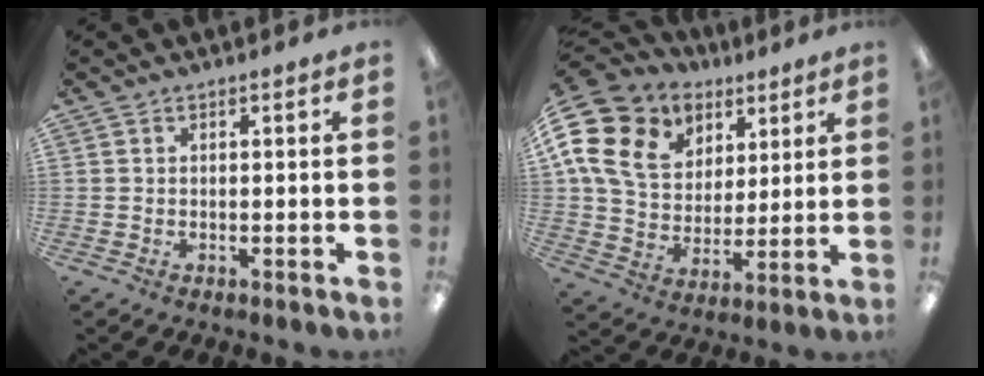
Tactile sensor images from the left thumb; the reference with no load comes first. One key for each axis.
{"total": 18.0, "fx": 8.1, "fy": 13.5, "fz": 8.7, "tx": -0.198, "ty": -0.034, "tz": 0.154}